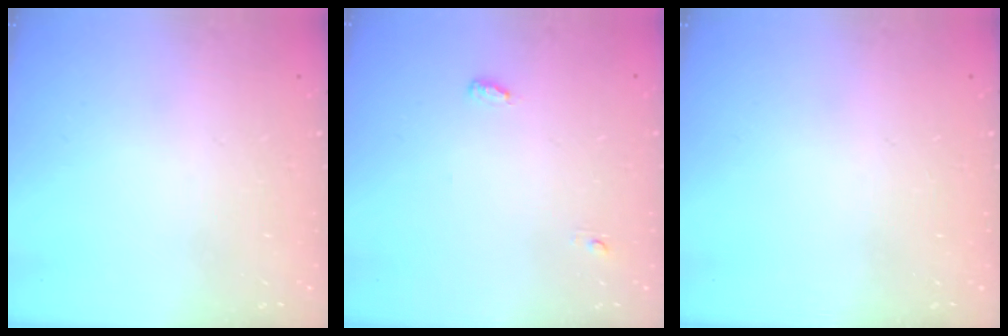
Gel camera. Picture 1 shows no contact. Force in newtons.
{"total": 3.9, "press": 3.8, "slide": 1.0}
{"total": 0.0}